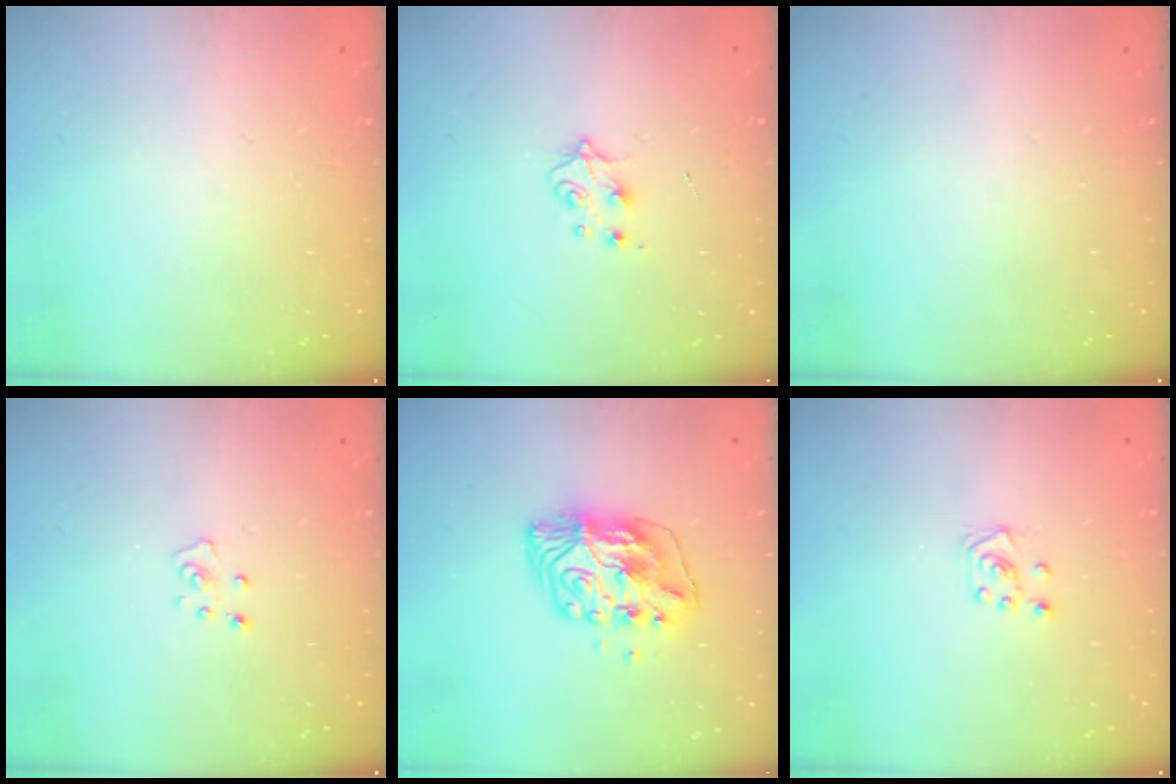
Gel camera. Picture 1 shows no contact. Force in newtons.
{"total": 4.1, "press": 4.0, "slide": 0.6}
{"total": 0.0}
{"total": 2.8, "press": 2.8, "slide": 0.2}
{"total": 10.4, "press": 10.4, "slide": 1.1}
{"total": 3.2, "press": 3.2, "slide": 0.4}